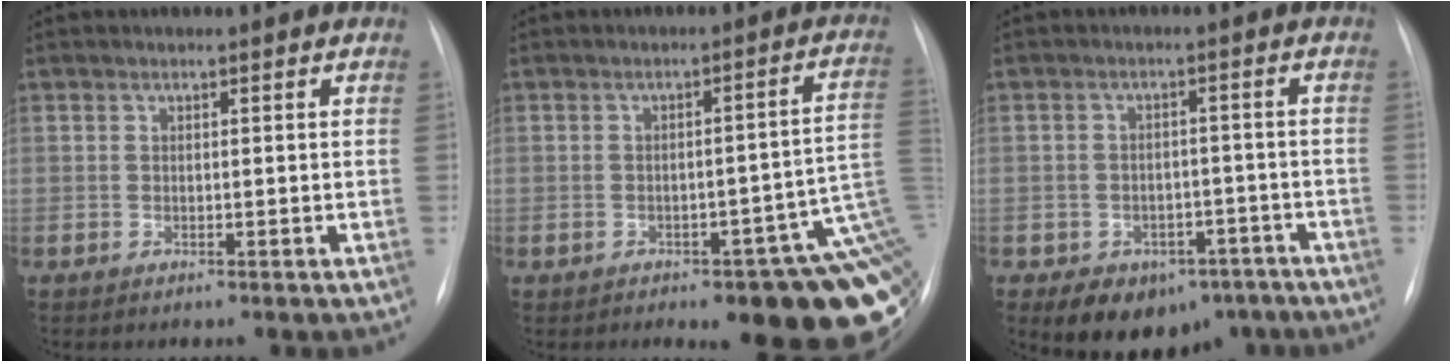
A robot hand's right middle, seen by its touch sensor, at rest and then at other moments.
{"total": 18.1, "force": [-6.7, 5.3, 16.0], "torque": [-0.100, 0.031, -0.071]}
{"total": 10.2, "force": [-6.7, 6.8, 3.7], "torque": [-0.042, 0.021, -0.087]}